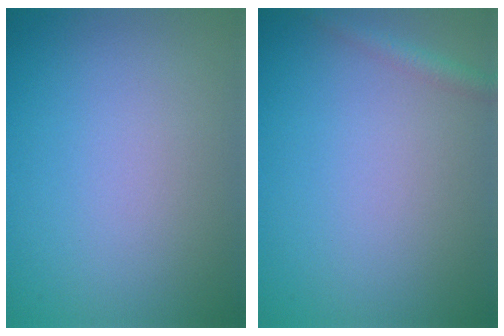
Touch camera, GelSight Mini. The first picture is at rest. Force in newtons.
{"total": 1.4, "press": 1.4, "slide": 0.1}